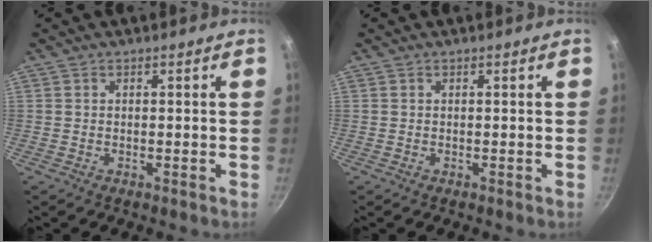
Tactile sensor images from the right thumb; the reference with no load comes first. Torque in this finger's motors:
{"motor_torque": [-0.06, 0.06, 0.00, 0.00, 0.00]}